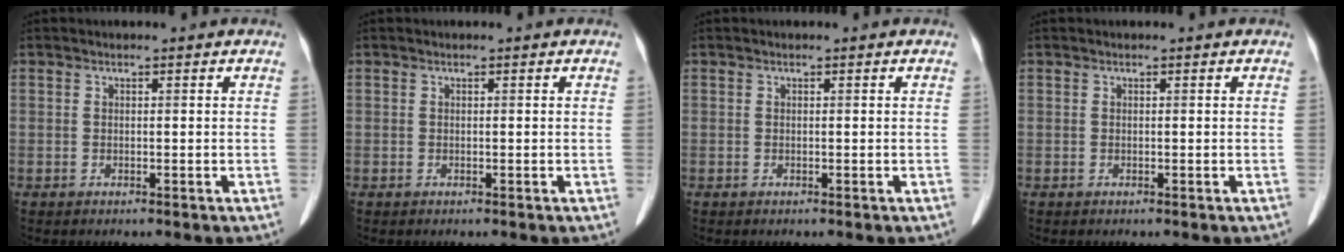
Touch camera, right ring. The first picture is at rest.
{"total": 0.0}
{"total": 0.0}
{"total": 0.0}